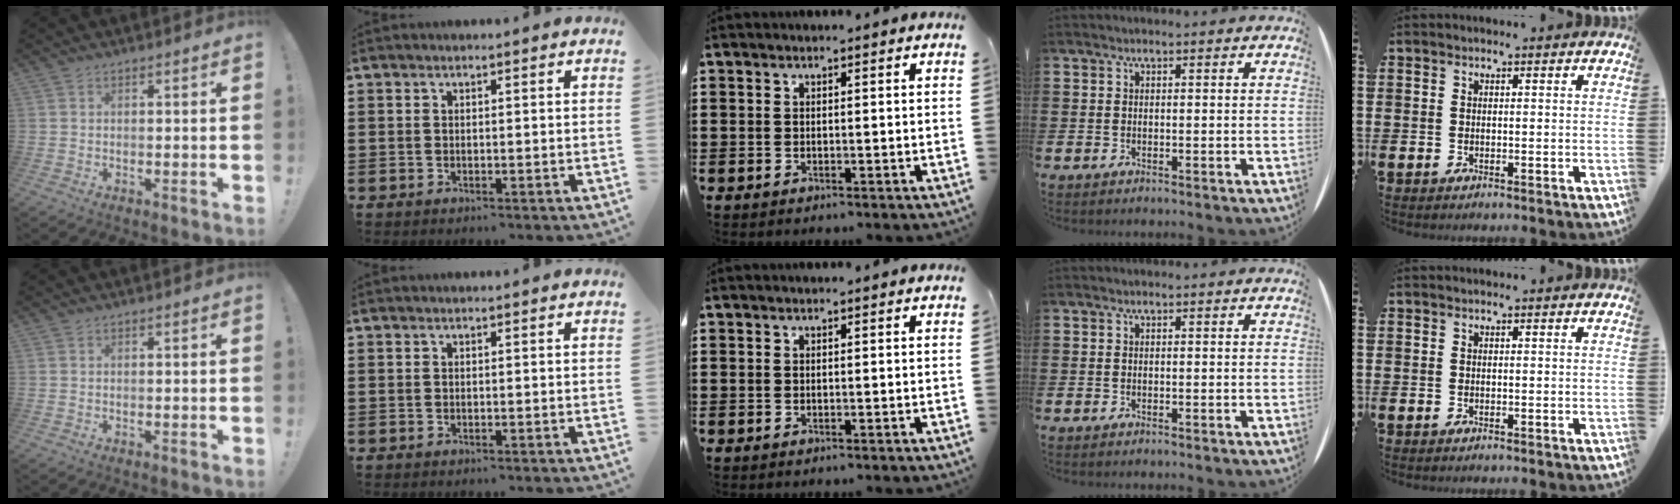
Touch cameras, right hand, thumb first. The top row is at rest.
{}